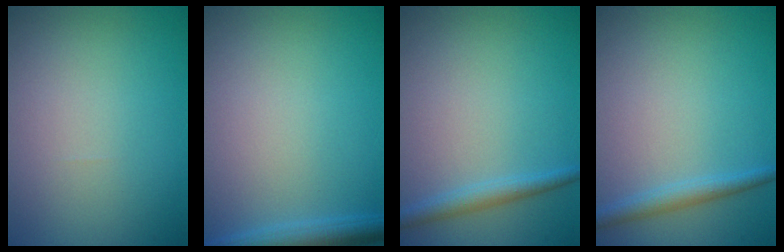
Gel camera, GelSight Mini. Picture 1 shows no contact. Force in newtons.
{"total": 3.0, "press": 3.0, "slide": 0.2}
{"total": 1.9, "press": 1.9, "slide": 0.2}
{"total": 1.9, "press": 1.9, "slide": 0.2}